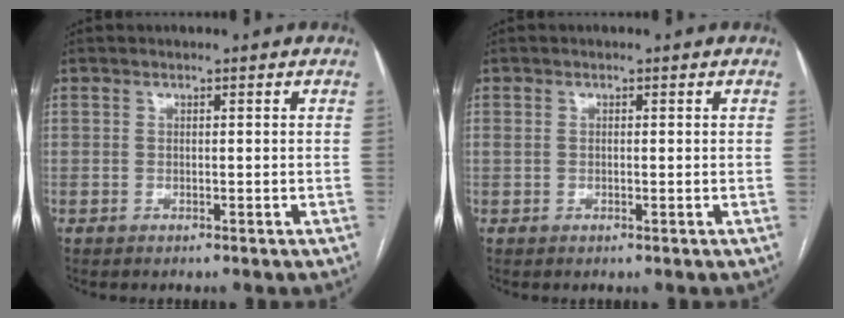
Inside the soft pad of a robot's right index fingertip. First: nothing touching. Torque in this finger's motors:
{"motor_torque": [-0.01, 0.02, 0.00, 0.01]}